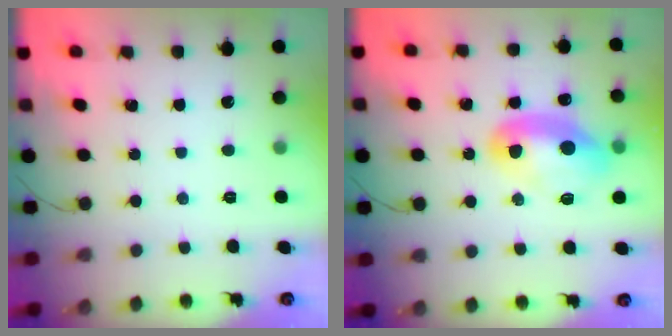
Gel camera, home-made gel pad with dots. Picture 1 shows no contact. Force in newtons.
{"total": 12.2, "press": 12.2, "slide": 1.0}